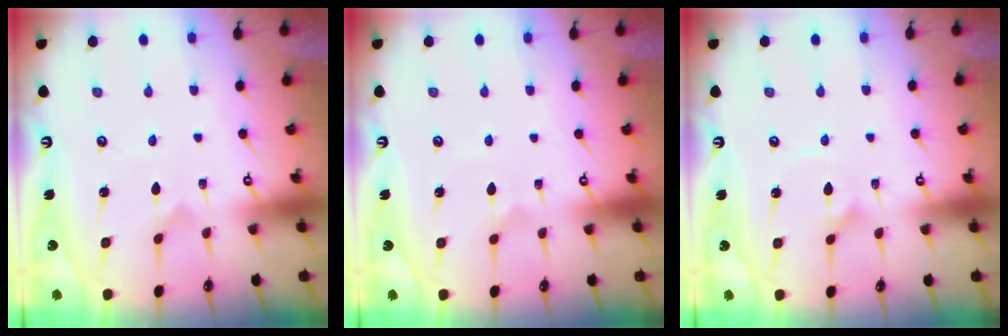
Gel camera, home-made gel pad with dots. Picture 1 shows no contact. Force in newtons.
{"total": 2.0, "press": 2.0, "slide": 0.1}
{"total": 1.4, "press": 1.4, "slide": 0.1}